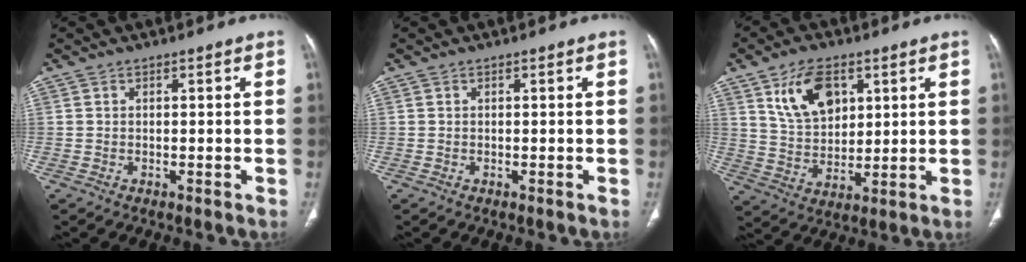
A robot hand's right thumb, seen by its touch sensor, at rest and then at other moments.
{"total": 0.0}
{"total": 11.6, "force": [5.2, 7.2, 7.4], "torque": [-0.107, -0.023, 0.104]}